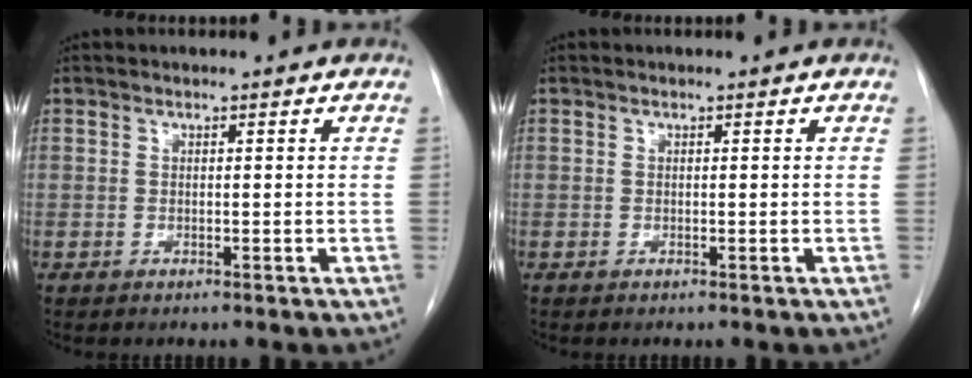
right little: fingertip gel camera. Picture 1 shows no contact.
{"total": 0.0}